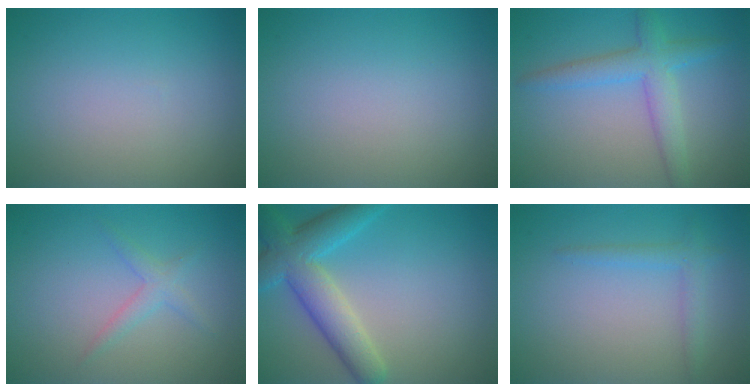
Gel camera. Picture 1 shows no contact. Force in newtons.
{"total": 0.0}
{"total": 3.8, "press": 3.8, "slide": 0.2}
{"total": 1.6, "press": 1.6, "slide": 0.1}
{"total": 6.3, "press": 6.3, "slide": 0.3}
{"total": 1.7, "press": 1.7, "slide": 0.1}